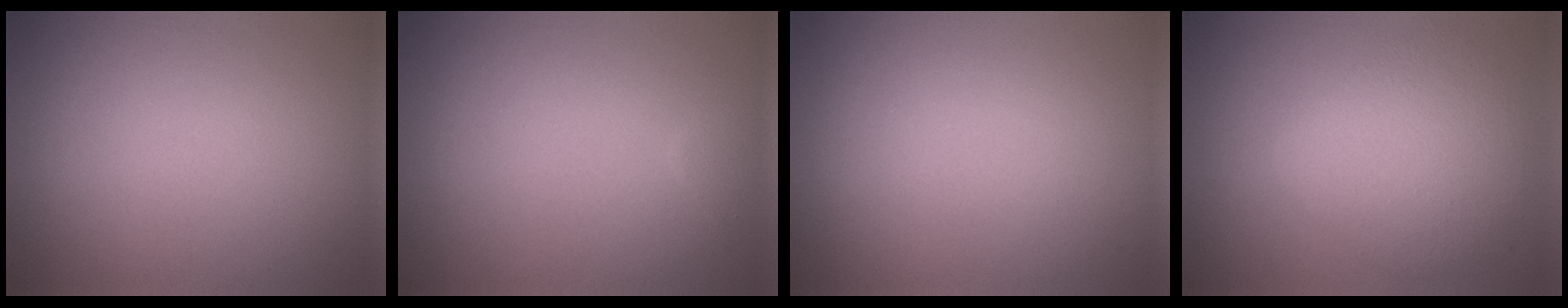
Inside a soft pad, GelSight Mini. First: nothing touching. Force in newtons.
{"total": 0.6, "press": 0.6, "slide": 0.1}
{"total": 0.0}
{"total": 5.9, "press": 5.9, "slide": 0.1}